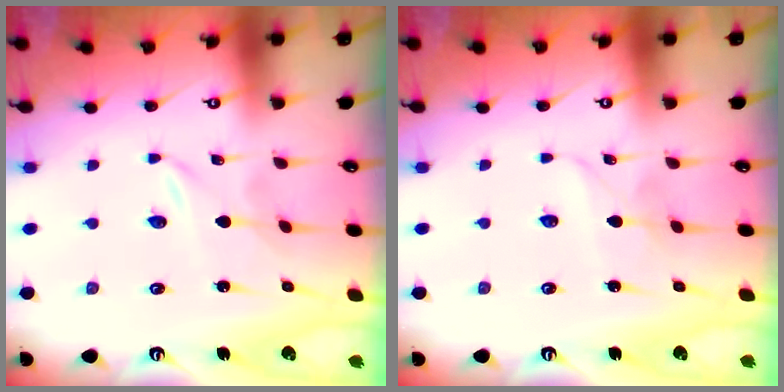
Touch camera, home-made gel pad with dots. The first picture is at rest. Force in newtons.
{"total": 2.5, "press": 2.5, "slide": 0.2}